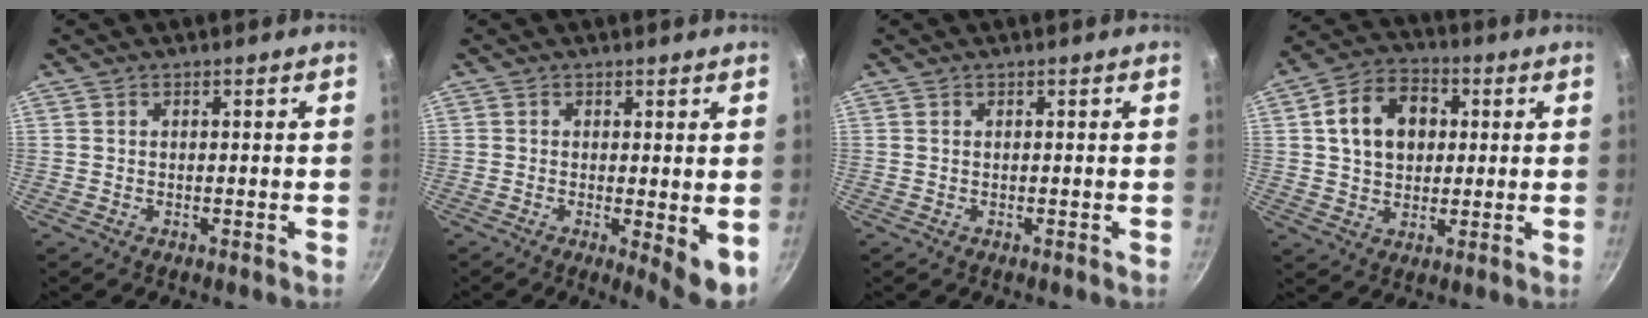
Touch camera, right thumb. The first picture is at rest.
{"total": 5.9, "force": [-0.4, 1.8, 5.6], "torque": [-0.076, -0.016, -0.004]}
{"total": 0.0}
{"total": 12.1, "force": [2.5, 9.1, 7.7], "torque": [-0.105, 0.016, 0.034]}